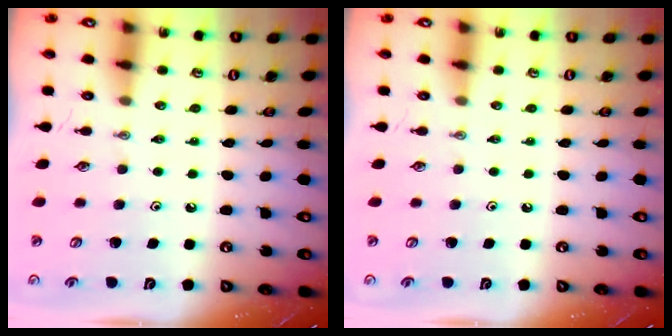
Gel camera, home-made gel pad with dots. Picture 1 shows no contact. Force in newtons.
{"total": 0.0}